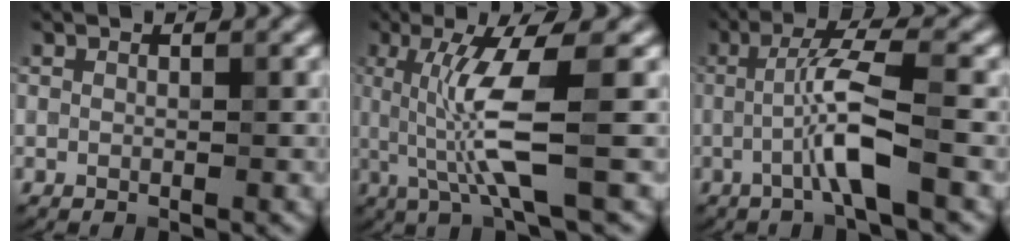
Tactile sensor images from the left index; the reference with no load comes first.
{"total": 6.2, "force": [0.2, 0.7, 6.1], "torque": [-0.130, -0.007, 0.011]}
{"total": 4.7, "force": [-1.2, 0.3, 4.6], "torque": [-0.088, 0.014, -0.031]}